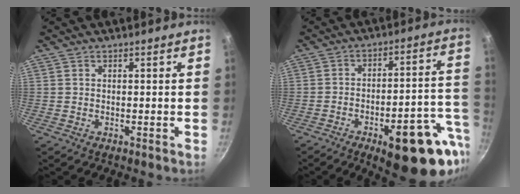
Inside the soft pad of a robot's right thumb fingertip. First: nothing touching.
{"total": 18.9, "force": [-8.0, 6.5, 15.9], "torque": [-0.169, 0.040, -0.104]}